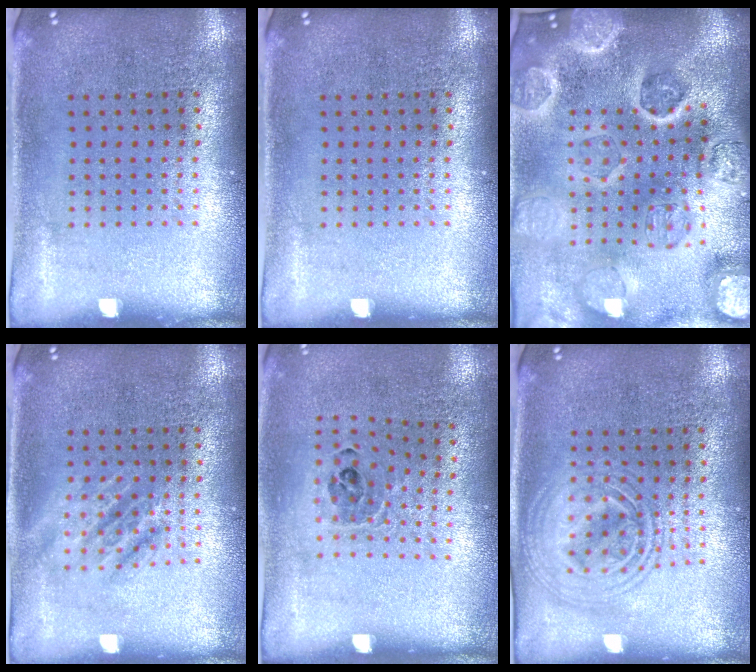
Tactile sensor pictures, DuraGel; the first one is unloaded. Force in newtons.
{"total": 0.0}
{"total": 4.9, "press": 4.2, "slide": 2.4}
{"total": 1.1, "press": 1.1, "slide": 0.2}
{"total": 0.9, "press": 0.8, "slide": 0.4}
{"total": 2.9, "press": 2.9, "slide": 0.4}